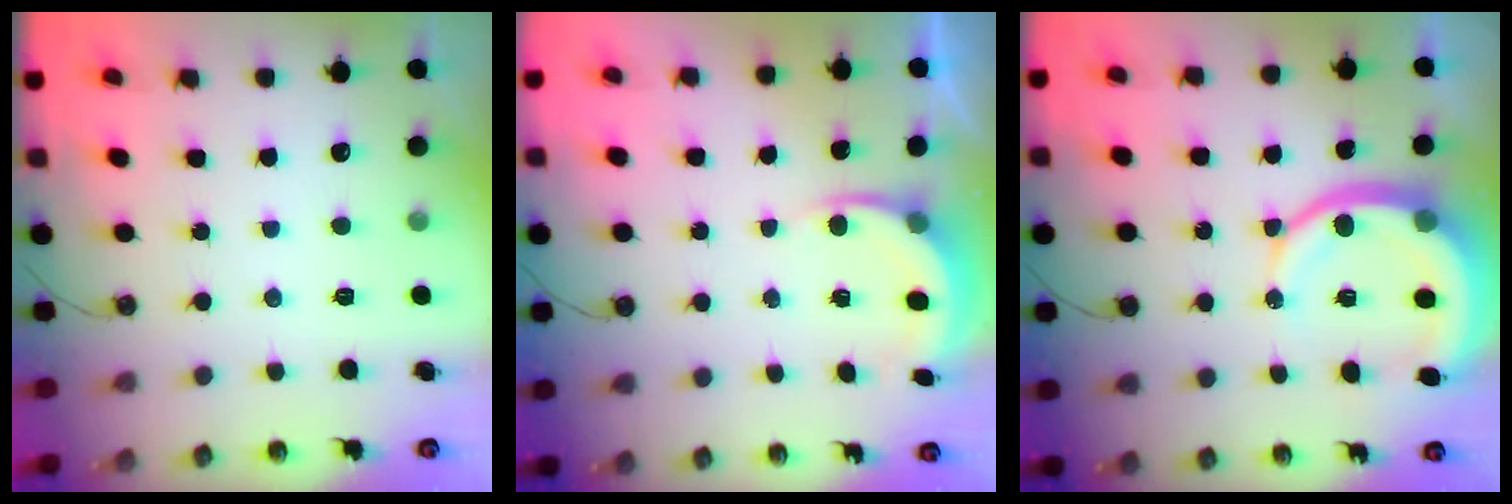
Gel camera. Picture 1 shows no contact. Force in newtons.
{"total": 5.7, "press": 5.4, "slide": 1.6}
{"total": 11.0, "press": 11.0, "slide": 1.0}